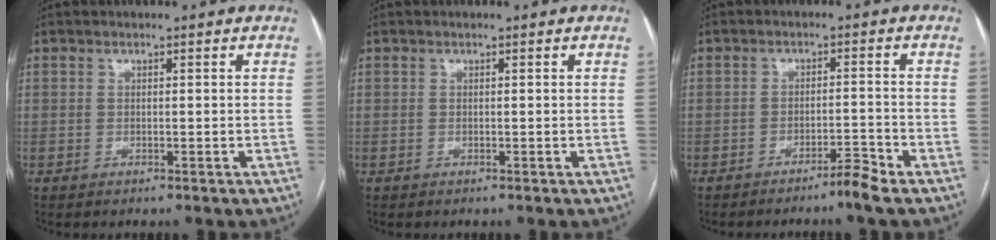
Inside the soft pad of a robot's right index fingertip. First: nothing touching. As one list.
[{"total": 0.0}, {"total": 3.0, "force": [-2.5, -0.6, 1.6], "torque": [-0.023, -0.003, -0.044]}]